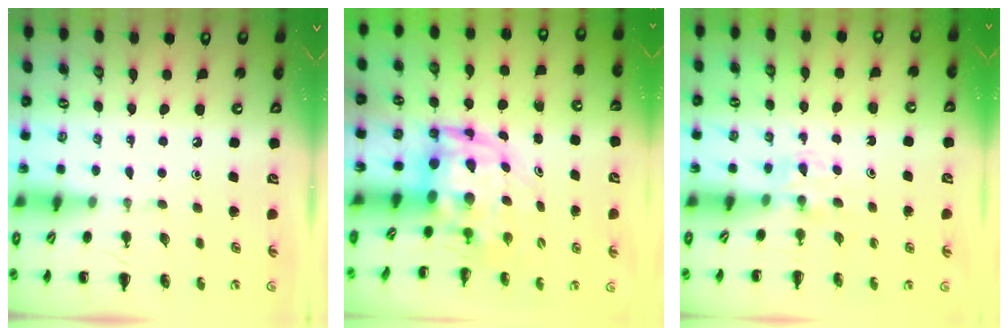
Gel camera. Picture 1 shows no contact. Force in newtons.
{"total": 5.1, "press": 4.9, "slide": 1.4}
{"total": 2.7, "press": 2.5, "slide": 1.0}